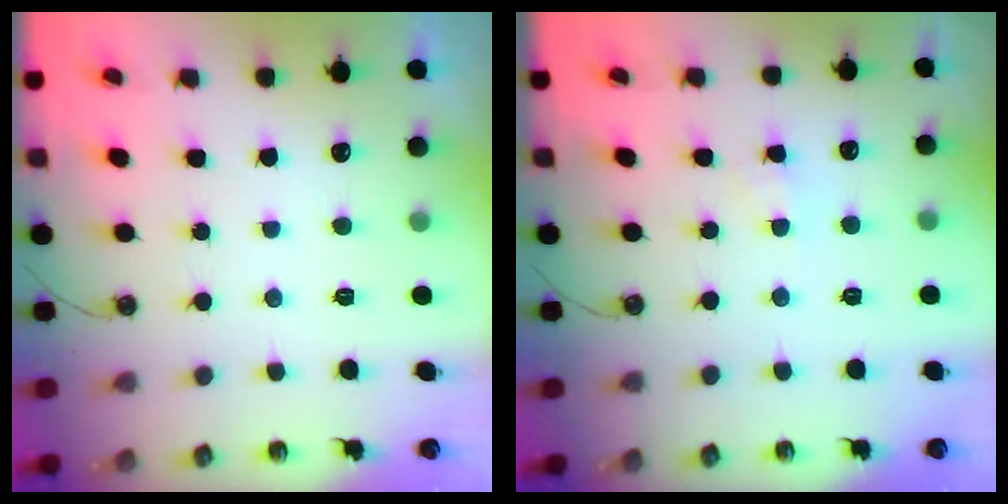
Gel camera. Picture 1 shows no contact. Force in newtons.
{"total": 2.5, "press": 2.4, "slide": 0.4}